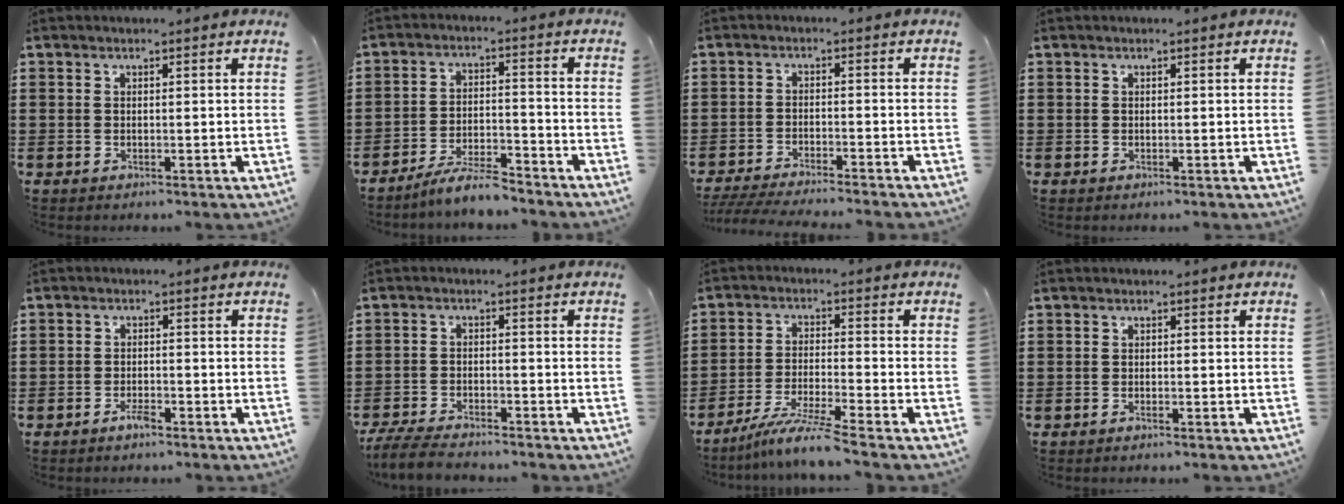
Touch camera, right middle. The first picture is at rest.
{"total": 5.8, "force": [-5.3, 0.5, 2.2], "torque": [-0.049, -0.003, -0.102]}
{"total": 3.9, "force": [-3.8, -0.2, 1.0], "torque": [-0.023, -0.008, -0.078]}
{"total": 0.0}
{"total": 2.0, "force": [-1.7, 0.7, 0.7], "torque": [-0.025, -0.003, -0.036]}
{"total": 5.0, "force": [-4.7, 0.7, 1.4], "torque": [-0.041, -0.003, -0.097]}
{"total": 6.5, "force": [-5.4, -0.5, 3.6], "torque": [-0.077, -0.020, -0.103]}
{"total": 0.5, "force": [-0.4, 0.0, 0.3], "torque": [-0.008, -0.003, -0.007]}